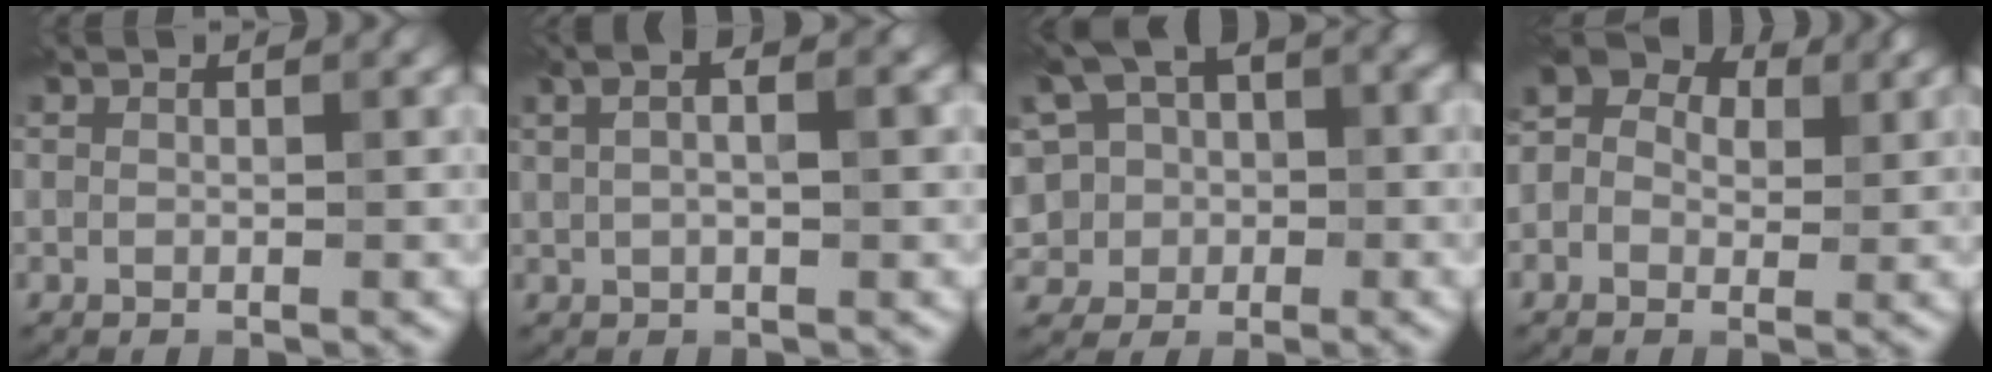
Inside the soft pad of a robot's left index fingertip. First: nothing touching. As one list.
[{"total": 5.7, "force": [2.1, 2.7, 4.6], "torque": [-0.052, 0.024, 0.010]}, {"total": 9.8, "force": [1.1, 7.7, 6.0], "torque": [-0.103, 0.020, -0.012]}, {"total": 6.3, "force": [1.4, 5.1, 3.5], "torque": [-0.039, 0.022, -0.012]}]